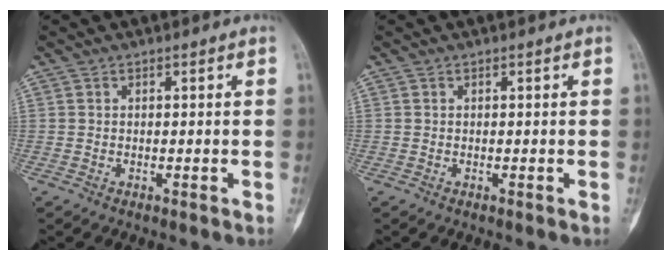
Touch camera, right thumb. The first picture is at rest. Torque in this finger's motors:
{"motor_torque": [0.00, 0.00, 0.02, -0.02, 0.00]}